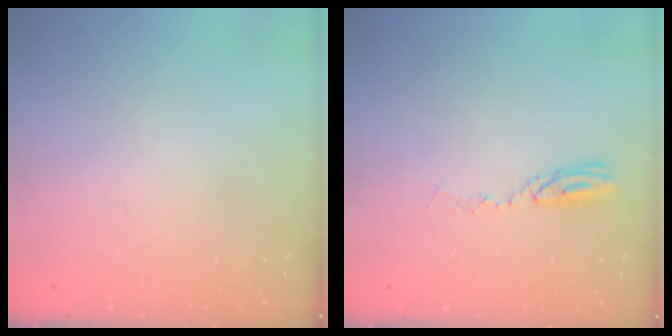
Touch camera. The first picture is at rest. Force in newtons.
{"total": 5.4, "press": 5.3, "slide": 0.6}